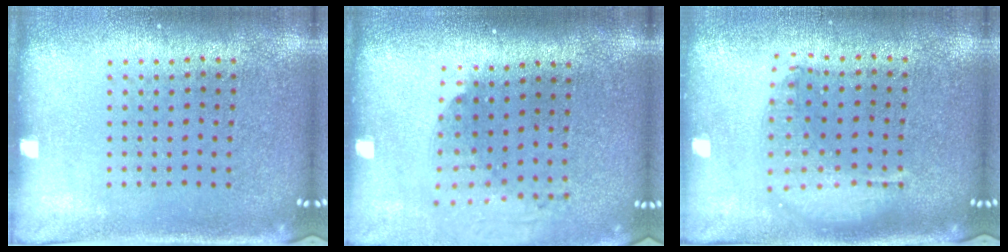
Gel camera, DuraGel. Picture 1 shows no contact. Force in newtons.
{"total": 1.9, "press": 1.4, "slide": 1.3}
{"total": 1.6, "press": 1.4, "slide": 0.7}